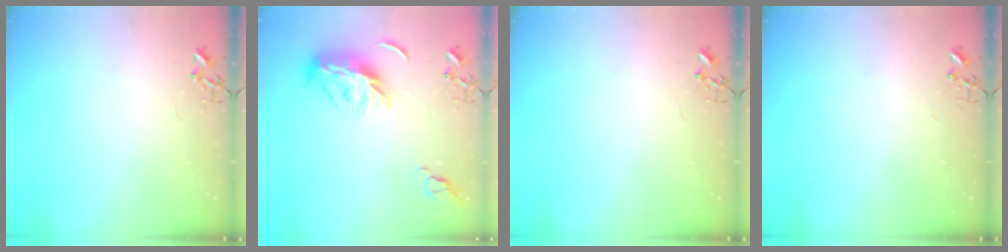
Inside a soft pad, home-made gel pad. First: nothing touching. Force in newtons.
{"total": 10.9, "press": 10.9, "slide": 0.9}
{"total": 0.0}
{"total": 0.0}